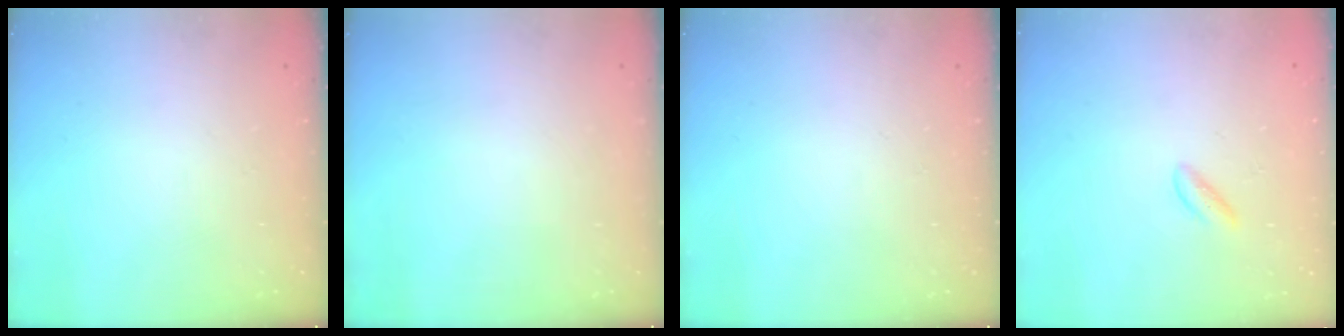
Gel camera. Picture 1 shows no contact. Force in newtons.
{"total": 0.0}
{"total": 0.0}
{"total": 1.6, "press": 1.6, "slide": 0.4}